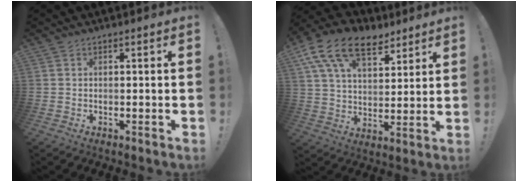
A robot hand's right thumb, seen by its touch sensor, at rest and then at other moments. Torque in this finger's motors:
{"motor_torque": [0.58, 1.18, 1.34, 0.70, 0.23]}